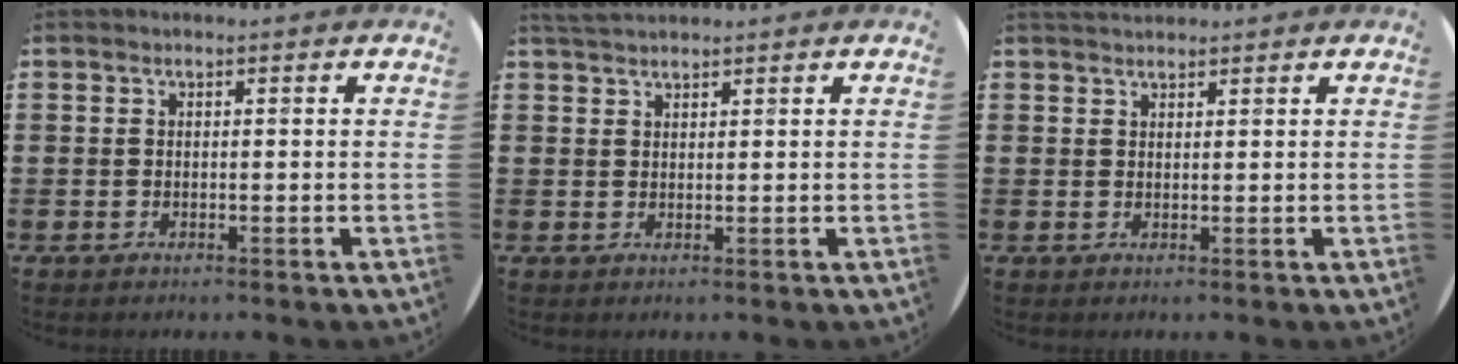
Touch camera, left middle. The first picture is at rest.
{"total": 2.0, "force": [1.9, 0.3, 0.5], "torque": [-0.012, 0.005, 0.036]}
{"total": 1.4, "force": [1.3, 0.3, 0.1], "torque": [-0.002, 0.005, 0.025]}